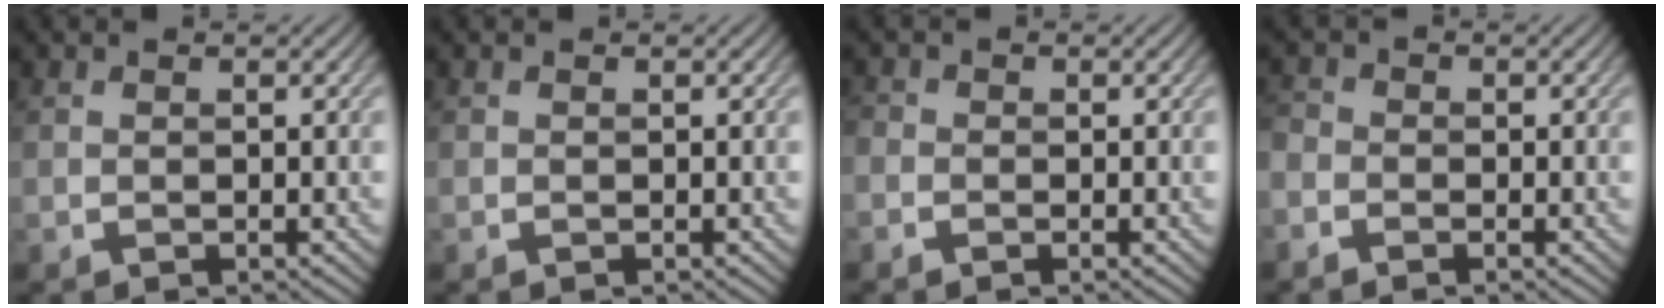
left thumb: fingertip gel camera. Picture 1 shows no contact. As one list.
[{"total": 0.0}, {"total": 1.6, "force": [-1.0, 1.2, 0.4], "torque": [-0.008, -0.002, -0.023]}, {"total": 2.3, "force": [-1.6, 1.4, 0.7], "torque": [-0.019, 0.000, -0.045]}]